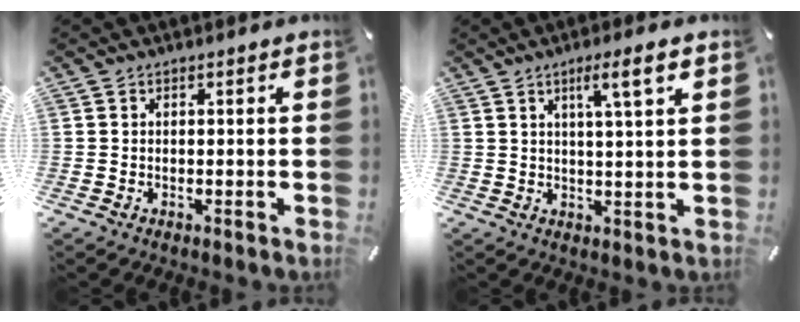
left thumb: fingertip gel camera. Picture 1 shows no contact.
{"total": 6.9, "force": [3.2, 0.4, 6.1], "torque": [-0.109, -0.006, 0.047]}